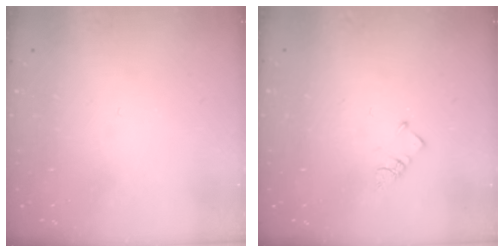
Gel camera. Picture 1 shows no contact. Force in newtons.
{"total": 1.9, "press": 1.9, "slide": 0.3}